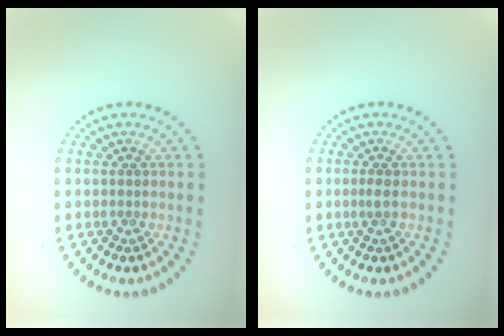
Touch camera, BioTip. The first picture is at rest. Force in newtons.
{"total": 0.7, "press": 0.6, "slide": 0.3}